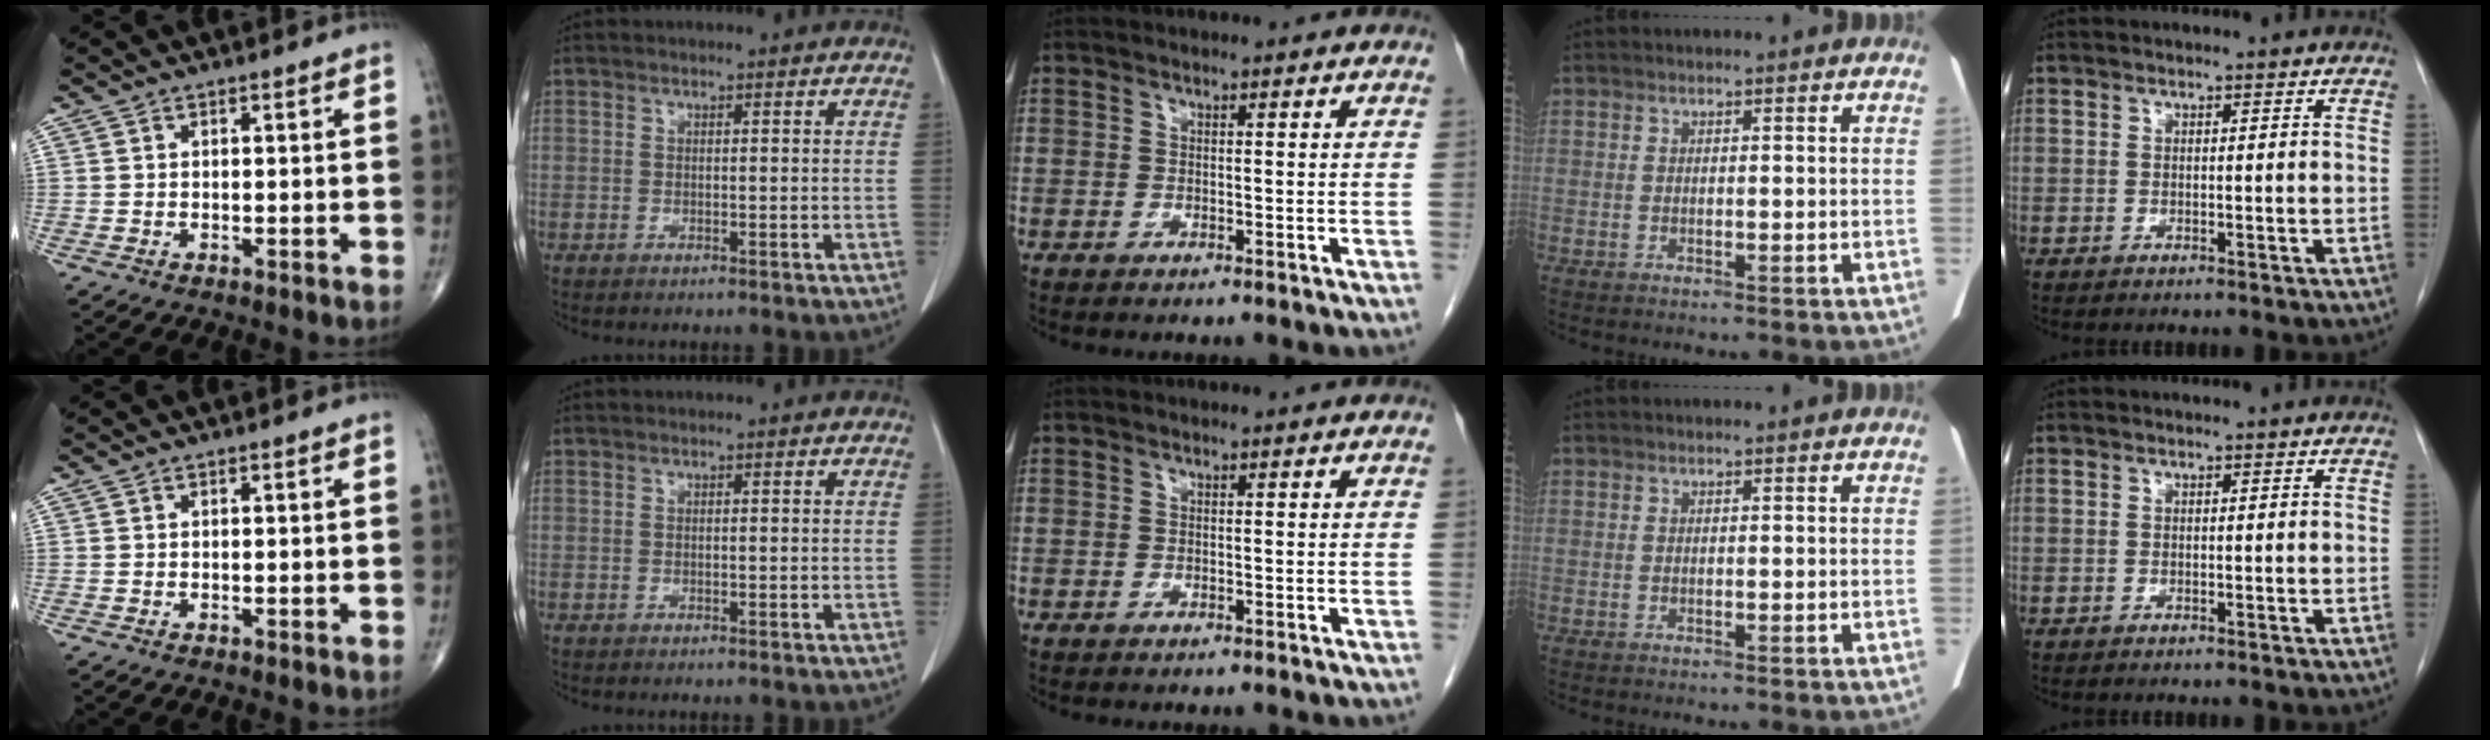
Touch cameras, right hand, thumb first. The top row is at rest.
{}